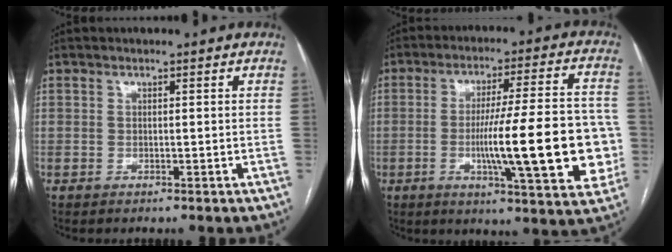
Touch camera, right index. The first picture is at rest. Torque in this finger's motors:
{"motor_torque": [1.46, 0.68, 1.05, 0.16]}